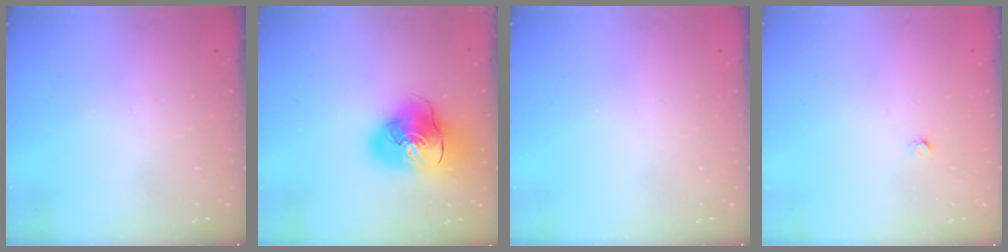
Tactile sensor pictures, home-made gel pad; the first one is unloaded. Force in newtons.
{"total": 15.9, "press": 15.6, "slide": 2.7}
{"total": 0.0}
{"total": 1.6, "press": 1.5, "slide": 0.1}